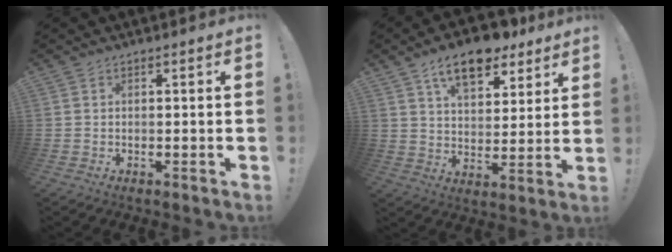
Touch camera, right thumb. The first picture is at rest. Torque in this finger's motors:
{"motor_torque": [1.05, 2.62, 0.45, 0.18, 0.31]}